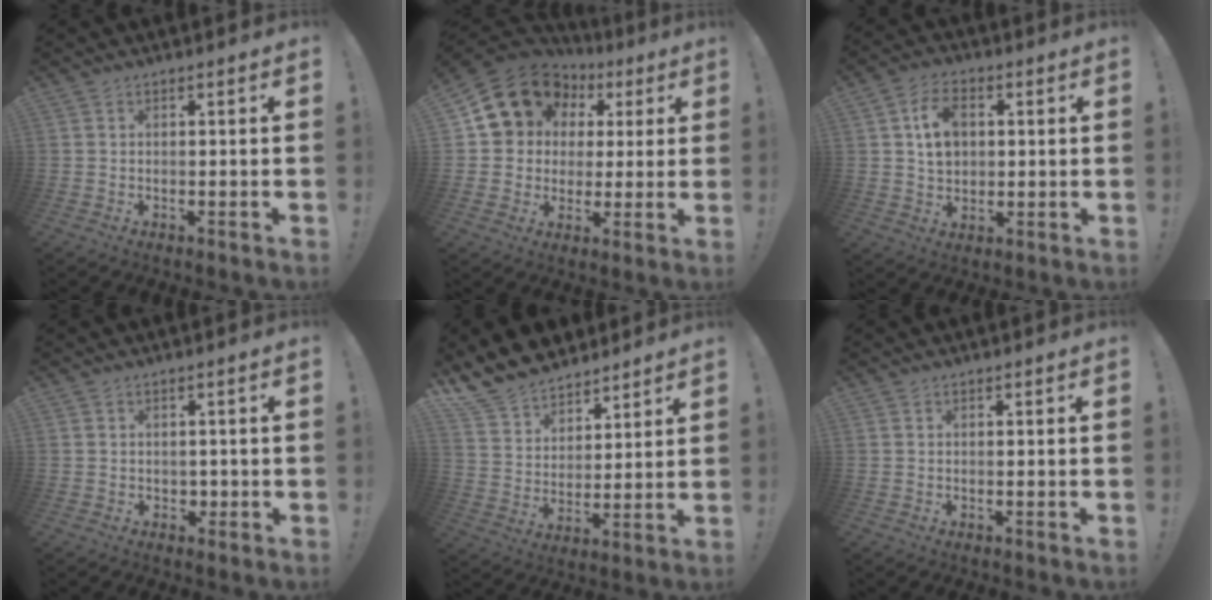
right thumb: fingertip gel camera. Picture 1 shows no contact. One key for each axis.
{"total": 15.0, "fx": 6.1, "fy": 12.7, "fz": 5.4, "tx": -0.077, "ty": -0.029, "tz": 0.132}
{"total": 10.0, "fx": 2.3, "fy": 7.6, "fz": 6.1, "tx": -0.087, "ty": 0.002, "tz": 0.042}
{"total": 1.7, "fx": 0.0, "fy": 1.6, "fz": 0.4, "tx": 0.004, "ty": -0.003, "tz": -0.002}
{"total": 13.0, "fx": 11.3, "fy": 5.9, "fz": 2.2, "tx": -0.062, "ty": -0.092, "tz": 0.217}
{"total": 0.0}